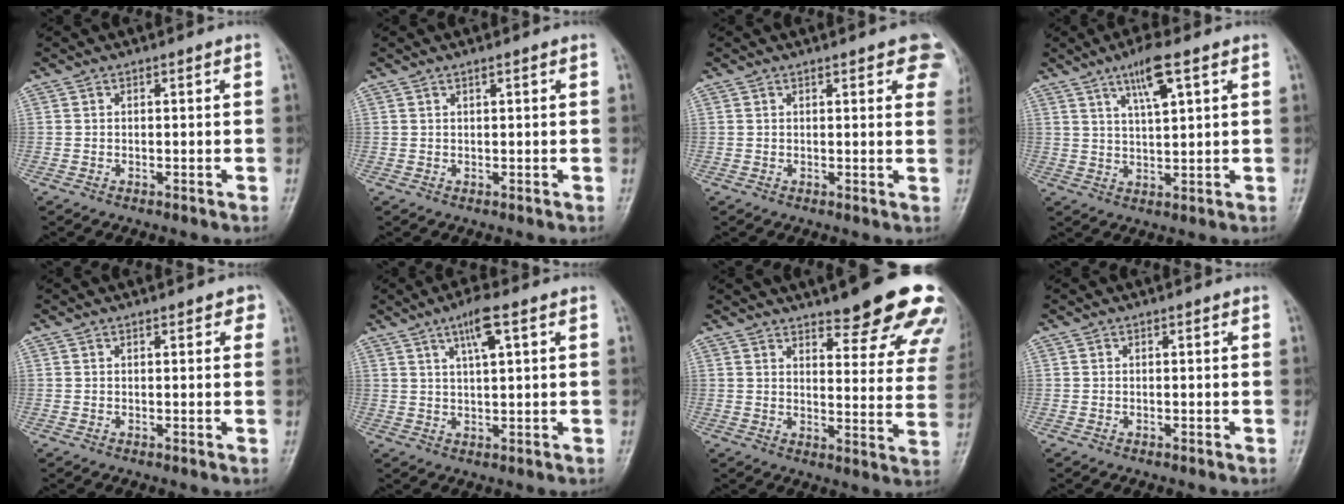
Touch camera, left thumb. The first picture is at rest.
{"total": 0.6, "force": [0.4, 0.0, 0.4], "torque": [-0.009, -0.001, 0.009]}
{"total": 7.4, "force": [3.9, 2.3, 5.8], "torque": [-0.041, -0.006, 0.041]}
{"total": 6.8, "force": [3.7, 1.3, 5.6], "torque": [-0.102, -0.013, 0.068]}
{"total": 2.1, "force": [1.2, 1.0, 1.3], "torque": [-0.004, -0.001, 0.010]}
{"total": 5.5, "force": [2.7, 1.0, 4.7], "torque": [-0.088, -0.004, 0.050]}
{"total": 19.7, "force": [14.8, 5.2, 11.9], "torque": [-0.111, -0.077, 0.172]}
{"total": 0.0}